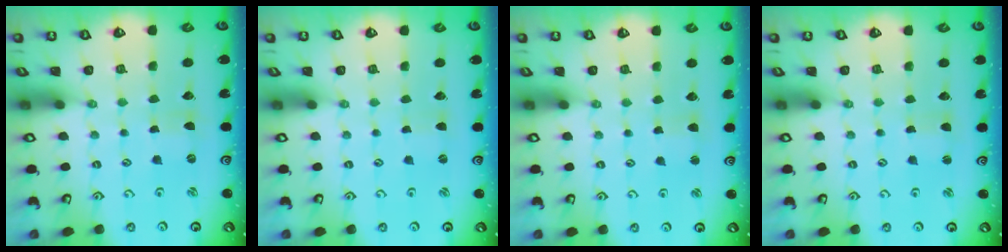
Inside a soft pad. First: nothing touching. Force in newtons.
{"total": 0.9, "press": 0.9, "slide": 0.2}
{"total": 2.7, "press": 2.7, "slide": 0.2}
{"total": 1.5, "press": 1.5, "slide": 0.0}